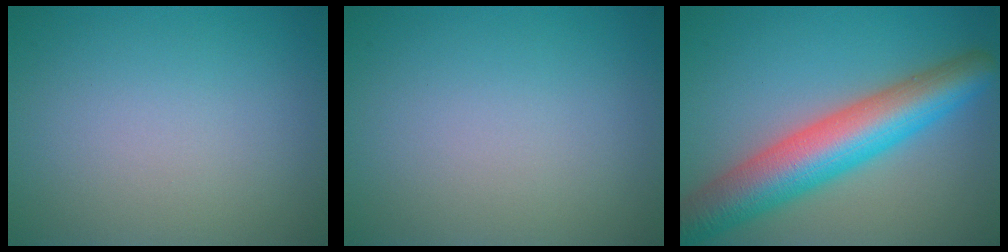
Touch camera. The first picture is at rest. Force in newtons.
{"total": 0.0}
{"total": 9.3, "press": 9.3, "slide": 0.4}